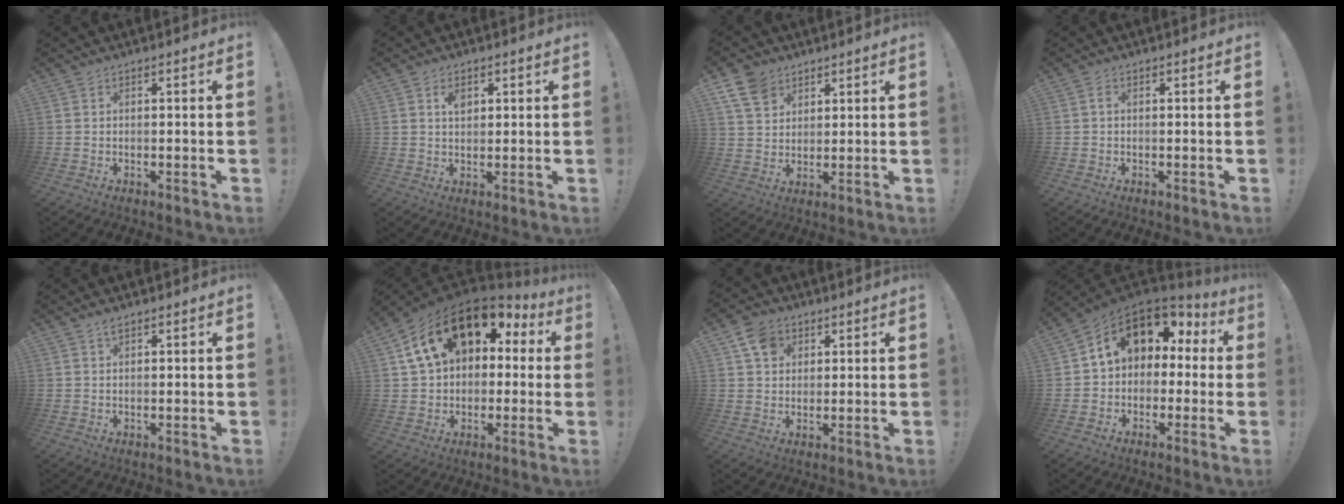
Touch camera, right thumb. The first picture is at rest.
{"total": 3.2, "force": [1.2, 1.9, 2.3], "torque": [-0.029, -0.002, 0.017]}
{"total": 9.0, "force": [5.7, 6.1, 3.5], "torque": [-0.063, -0.027, 0.114]}
{"total": 0.8, "force": [-0.1, 0.4, 0.7], "torque": [-0.019, 0.005, -0.002]}
{"total": 1.3, "force": [1.1, 0.2, 0.6], "torque": [-0.007, -0.002, 0.019]}
{"total": 18.5, "force": [7.8, 11.7, 12.0], "torque": [-0.199, -0.029, 0.145]}
{"total": 7.5, "force": [3.7, 5.7, 3.1], "torque": [-0.048, -0.011, 0.072]}
{"total": 11.1, "force": [3.8, 7.9, 6.8], "torque": [-0.107, -0.011, 0.068]}